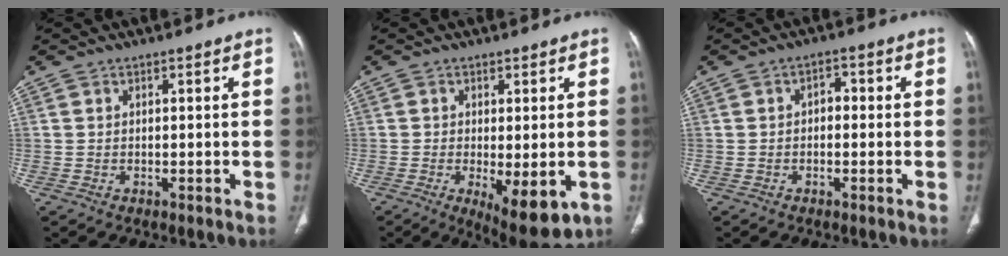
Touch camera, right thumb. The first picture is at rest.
{"total": 10.0, "force": [-3.0, 3.7, 8.8], "torque": [-0.124, -0.020, -0.036]}
{"total": 2.5, "force": [-0.1, 1.7, 1.8], "torque": [-0.015, 0.010, -0.009]}